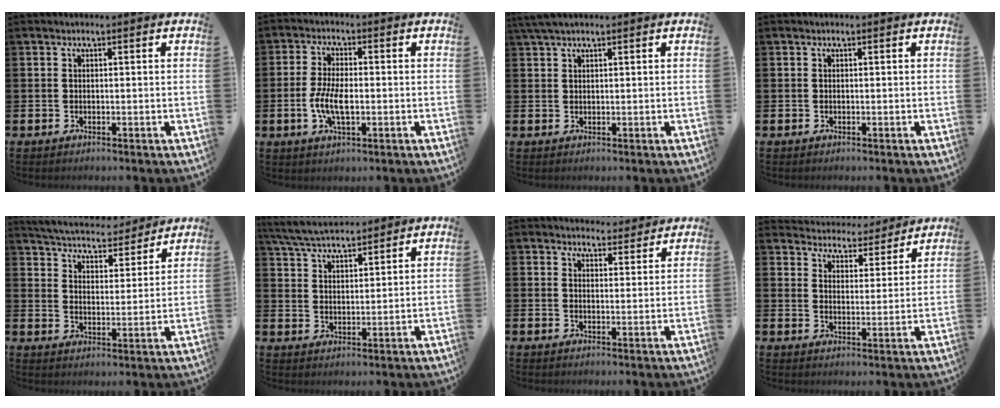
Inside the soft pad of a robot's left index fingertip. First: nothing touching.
{"total": 5.1, "force": [-0.9, 2.1, 4.5], "torque": [-0.090, 0.000, -0.021]}
{"total": 2.4, "force": [1.9, 0.5, 1.4], "torque": [-0.036, 0.007, 0.036]}
{"total": 0.0}
{"total": 5.4, "force": [5.3, 1.0, 0.5], "torque": [-0.040, -0.041, 0.090]}
{"total": 5.6, "force": [5.4, 0.8, 1.2], "torque": [-0.048, -0.024, 0.099]}
{"total": 3.6, "force": [3.5, 0.9, -0.1], "torque": [0.005, -0.020, 0.063]}
{"total": 4.8, "force": [4.6, 1.1, -0.3], "torque": [-0.015, -0.042, 0.078]}